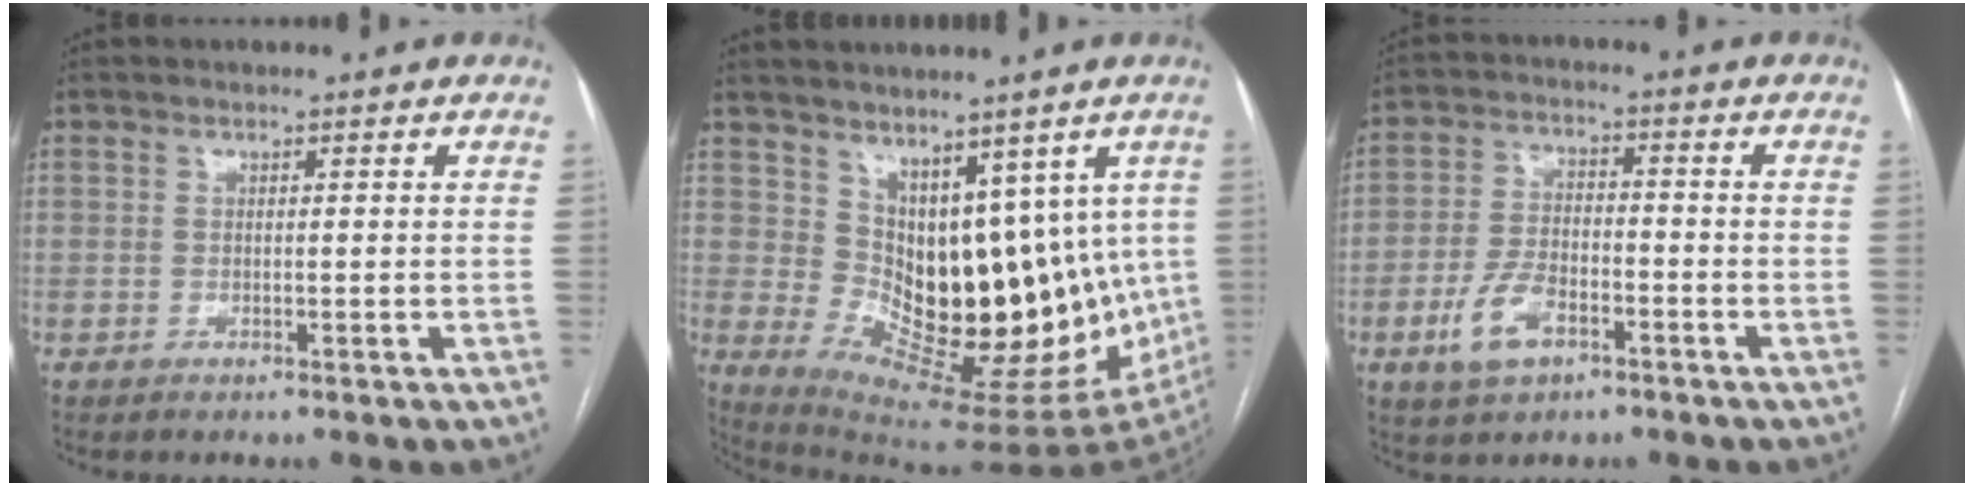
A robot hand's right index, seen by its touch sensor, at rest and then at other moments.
{"total": 16.3, "force": [3.0, 8.5, 13.6], "torque": [-0.192, 0.002, 0.074]}
{"total": 7.7, "force": [-3.7, 4.1, 5.3], "torque": [-0.117, 0.007, -0.067]}